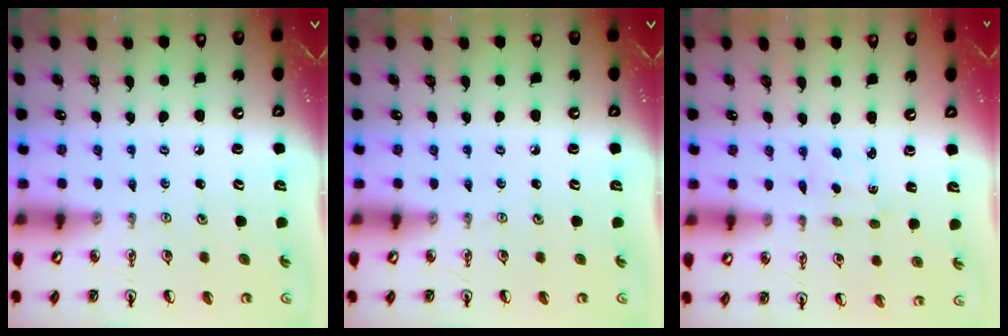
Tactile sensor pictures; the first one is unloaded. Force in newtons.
{"total": 0.0}
{"total": 1.4, "press": 1.3, "slide": 0.4}